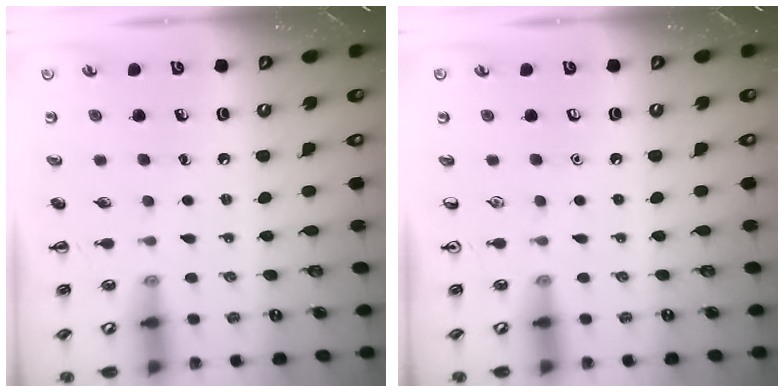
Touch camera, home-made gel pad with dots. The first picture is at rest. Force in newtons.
{"total": 0.0}